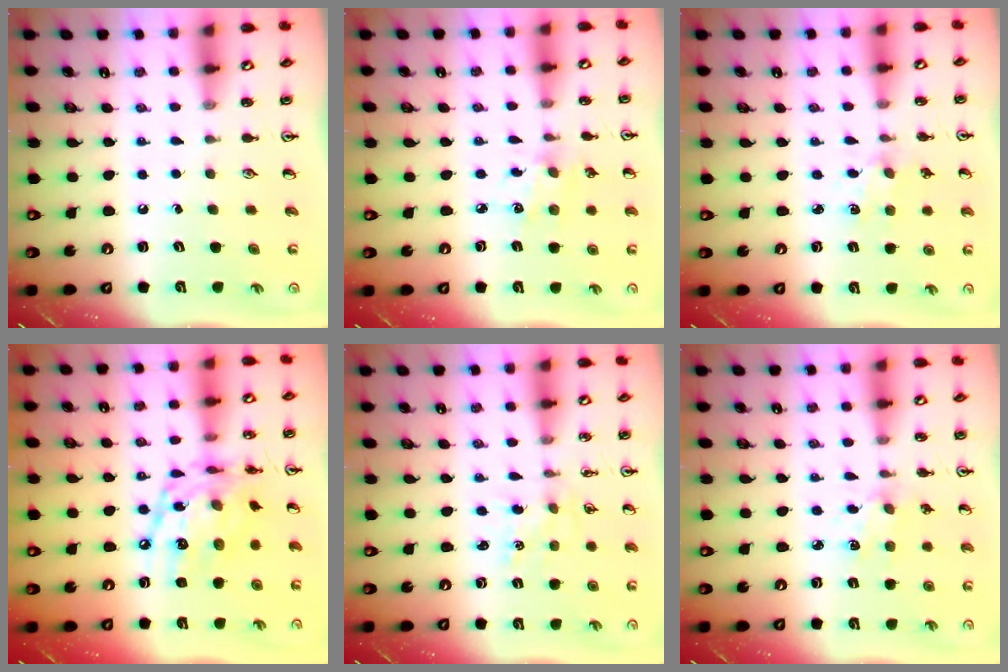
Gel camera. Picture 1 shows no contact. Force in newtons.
{"total": 4.1, "press": 3.9, "slide": 1.4}
{"total": 1.7, "press": 1.7, "slide": 0.1}
{"total": 15.8, "press": 15.8, "slide": 1.2}
{"total": 1.2, "press": 1.2, "slide": 0.1}
{"total": 2.5, "press": 2.5, "slide": 0.2}